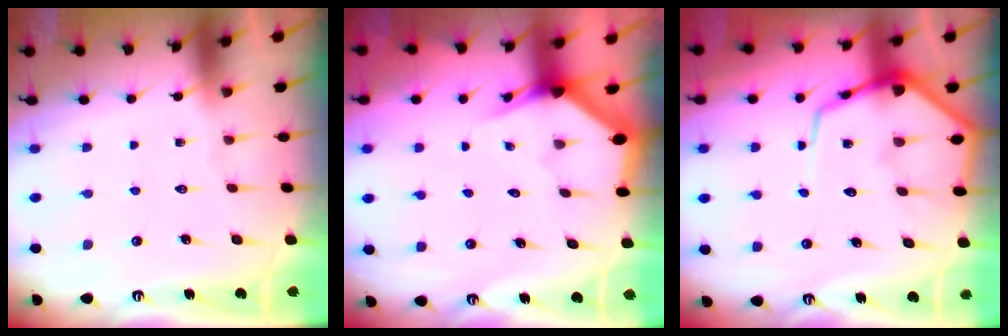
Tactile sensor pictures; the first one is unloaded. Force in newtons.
{"total": 3.0, "press": 3.0, "slide": 0.1}
{"total": 10.9, "press": 10.9, "slide": 1.1}